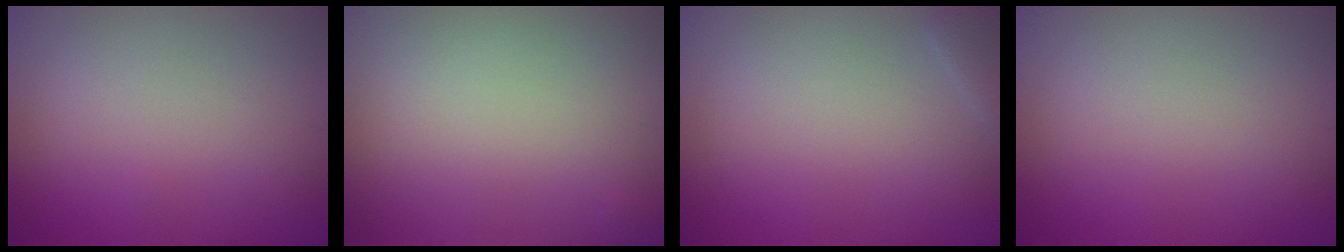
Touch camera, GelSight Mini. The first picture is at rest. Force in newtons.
{"total": 0.0}
{"total": 1.3, "press": 1.3, "slide": 0.0}
{"total": 0.0}